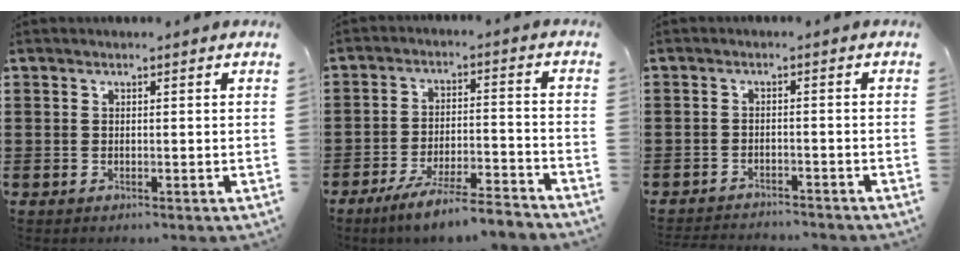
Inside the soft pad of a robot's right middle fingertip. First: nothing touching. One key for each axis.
{"total": 6.6, "fx": -5.8, "fy": 0.0, "fz": 3.1, "tx": -0.059, "ty": -0.008, "tz": -0.111}
{"total": 2.4, "fx": -2.4, "fy": 0.1, "fz": 0.0, "tx": -0.005, "ty": 0.000, "tz": -0.051}